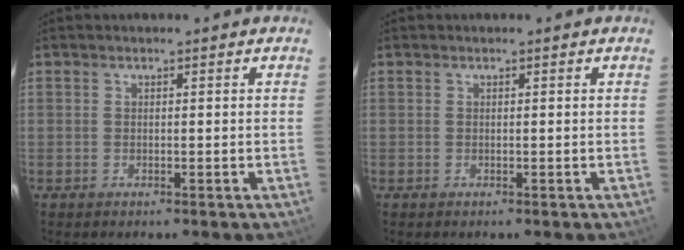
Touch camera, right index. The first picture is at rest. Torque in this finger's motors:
{"motor_torque": [0.00, 0.00, 0.00, 0.00]}